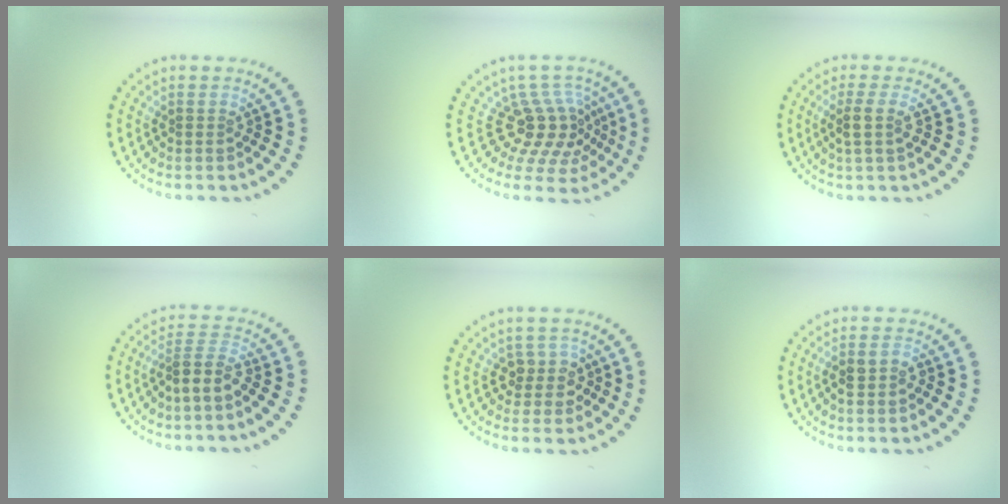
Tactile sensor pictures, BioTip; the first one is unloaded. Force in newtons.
{"total": 4.4, "press": 3.0, "slide": 3.2}
{"total": 2.0, "press": 1.6, "slide": 1.3}
{"total": 2.7, "press": 2.1, "slide": 1.8}
{"total": 2.4, "press": 2.0, "slide": 1.3}
{"total": 2.0, "press": 1.9, "slide": 0.5}